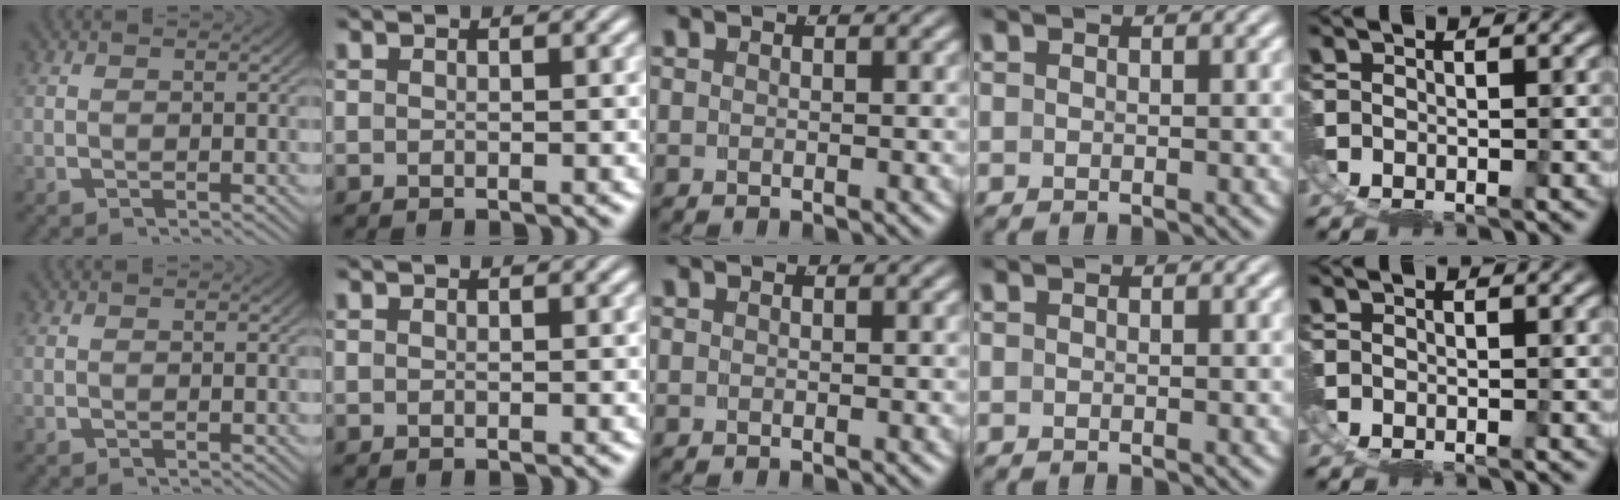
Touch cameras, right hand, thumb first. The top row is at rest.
{}